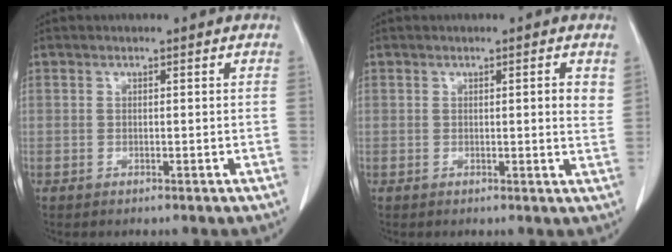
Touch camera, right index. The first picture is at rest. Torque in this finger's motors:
{"motor_torque": [-0.01, 0.26, -0.03, 0.01]}